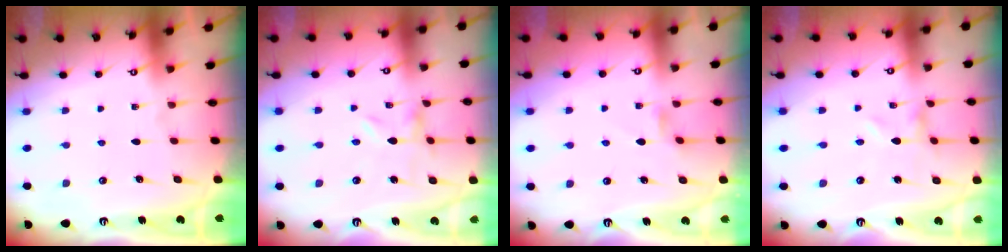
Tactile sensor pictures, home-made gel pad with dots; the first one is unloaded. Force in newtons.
{"total": 0.0}
{"total": 2.2, "press": 2.1, "slide": 0.5}
{"total": 0.0}